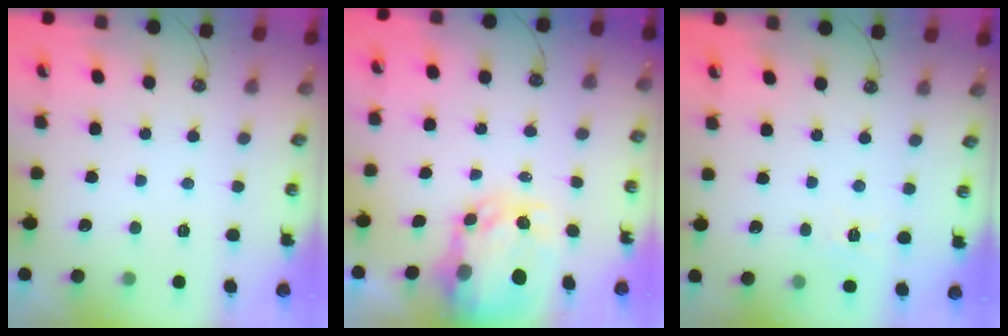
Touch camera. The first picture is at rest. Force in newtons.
{"total": 6.5, "press": 6.5, "slide": 0.7}
{"total": 4.0, "press": 3.9, "slide": 0.6}